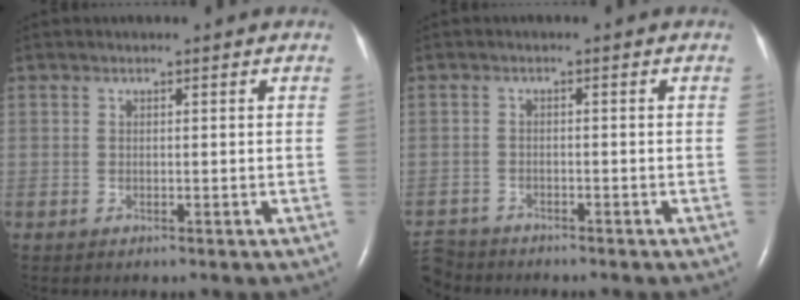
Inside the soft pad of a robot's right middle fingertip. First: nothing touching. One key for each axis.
{"total": 4.9, "fx": -4.7, "fy": 1.7, "fz": -0.1, "tx": -0.003, "ty": -0.011, "tz": -0.088}